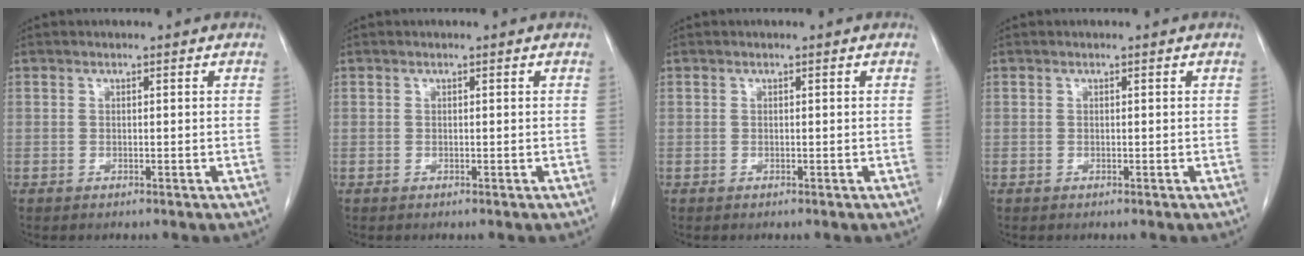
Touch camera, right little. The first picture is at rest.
{"total": 0.0}
{"total": 0.0}
{"total": 0.0}